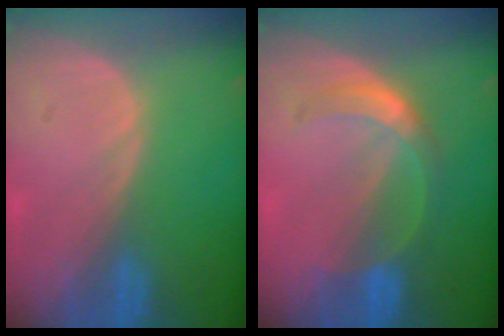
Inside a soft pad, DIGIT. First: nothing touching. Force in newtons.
{"total": 5.7, "press": 5.0, "slide": 2.7}